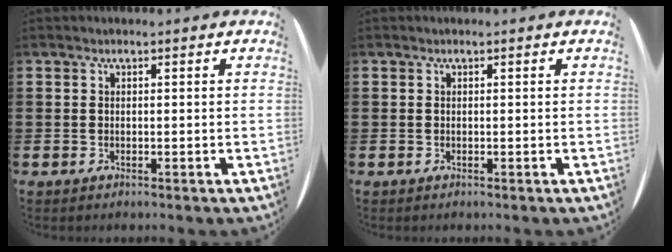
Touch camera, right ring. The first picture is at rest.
{"total": 0.0}